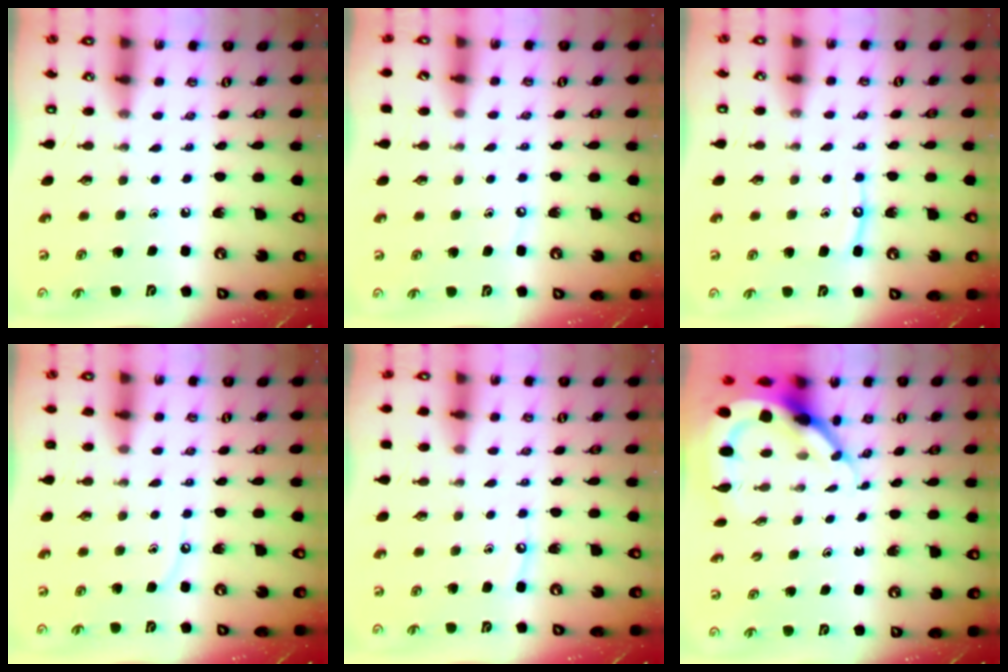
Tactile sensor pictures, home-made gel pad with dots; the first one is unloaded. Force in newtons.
{"total": 2.6, "press": 2.6, "slide": 0.4}
{"total": 6.1, "press": 6.1, "slide": 0.6}
{"total": 5.2, "press": 5.1, "slide": 0.7}
{"total": 5.1, "press": 5.0, "slide": 0.6}
{"total": 8.0, "press": 7.9, "slide": 1.1}